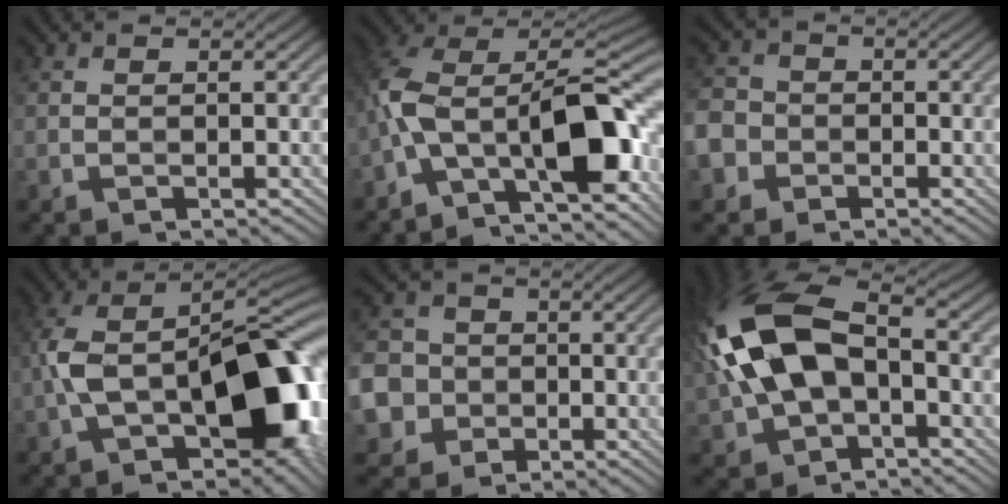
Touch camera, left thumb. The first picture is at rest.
{"total": 15.1, "force": [-4.3, 7.7, 12.3], "torque": [-0.221, 0.007, -0.081]}
{"total": 5.3, "force": [-2.4, 4.6, 1.4], "torque": [-0.042, -0.010, -0.066]}
{"total": 15.4, "force": [-2.8, 8.6, 12.5], "torque": [-0.214, -0.003, -0.052]}
{"total": 8.8, "force": [-2.5, 8.1, 2.4], "torque": [-0.086, -0.020, -0.073]}
{"total": 15.2, "force": [-0.7, 9.0, 12.2], "torque": [-0.288, 0.014, -0.021]}